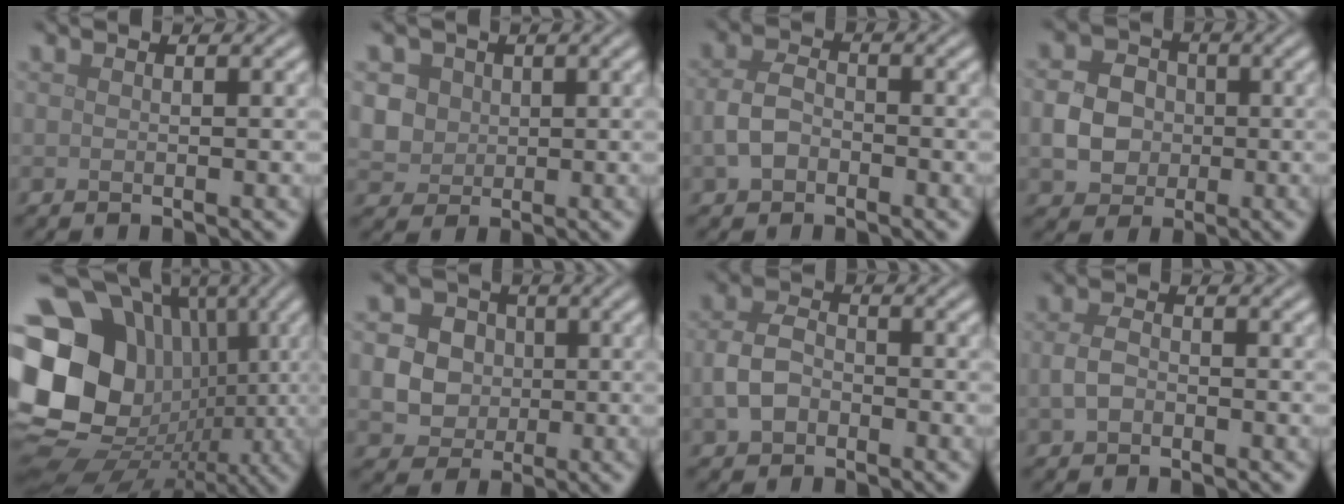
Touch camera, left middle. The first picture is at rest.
{"total": 4.7, "force": [1.5, 4.1, 1.8], "torque": [-0.041, 0.013, 0.024]}
{"total": 2.8, "force": [-0.9, 2.0, 1.7], "torque": [-0.037, 0.002, -0.023]}
{"total": 4.0, "force": [-0.6, 3.5, 1.9], "torque": [-0.033, 0.002, -0.012]}
{"total": 21.2, "force": [0.4, 18.2, 10.9], "torque": [-0.201, 0.016, -0.026]}
{"total": 6.8, "force": [1.0, 6.1, 2.8], "torque": [-0.050, 0.029, 0.006]}
{"total": 3.2, "force": [-1.0, 2.3, 2.0], "torque": [-0.042, 0.003, -0.024]}
{"total": 1.8, "force": [-0.5, 1.3, 1.2], "torque": [-0.030, 0.001, -0.013]}